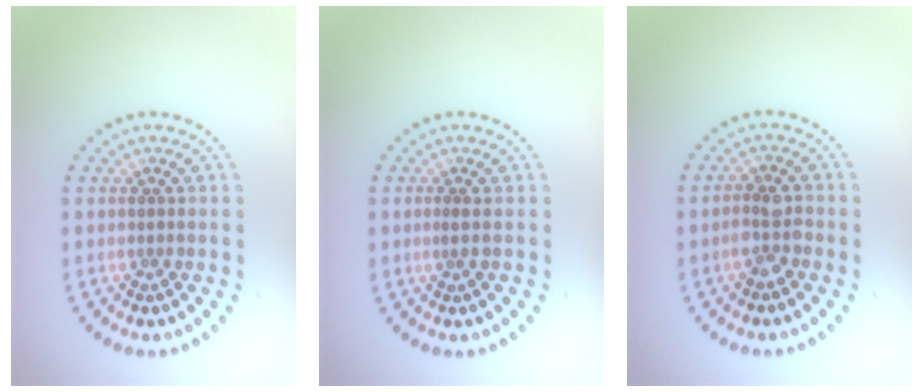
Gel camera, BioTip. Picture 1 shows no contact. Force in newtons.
{"total": 0.6, "press": 0.4, "slide": 0.4}
{"total": 2.3, "press": 2.1, "slide": 0.8}